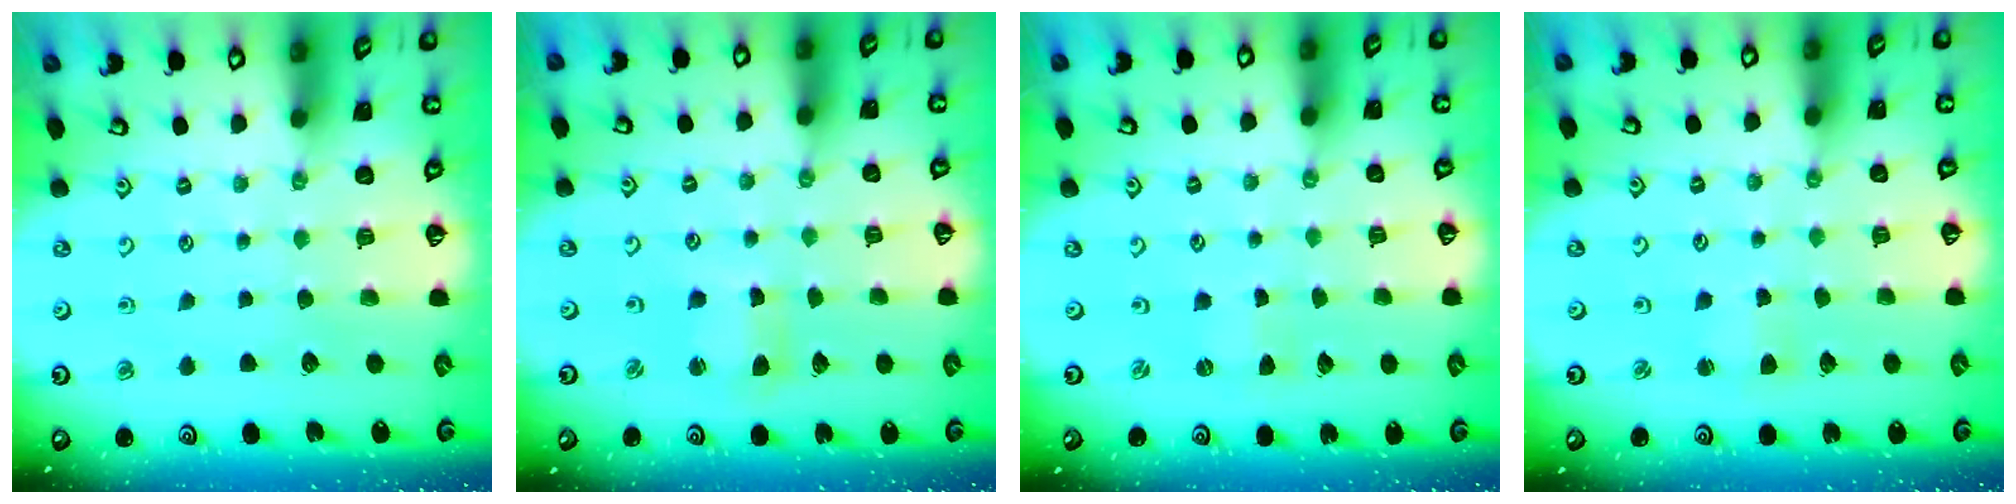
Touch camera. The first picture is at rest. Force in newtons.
{"total": 3.0, "press": 3.0, "slide": 0.3}
{"total": 0.0}
{"total": 2.7, "press": 2.7, "slide": 0.3}